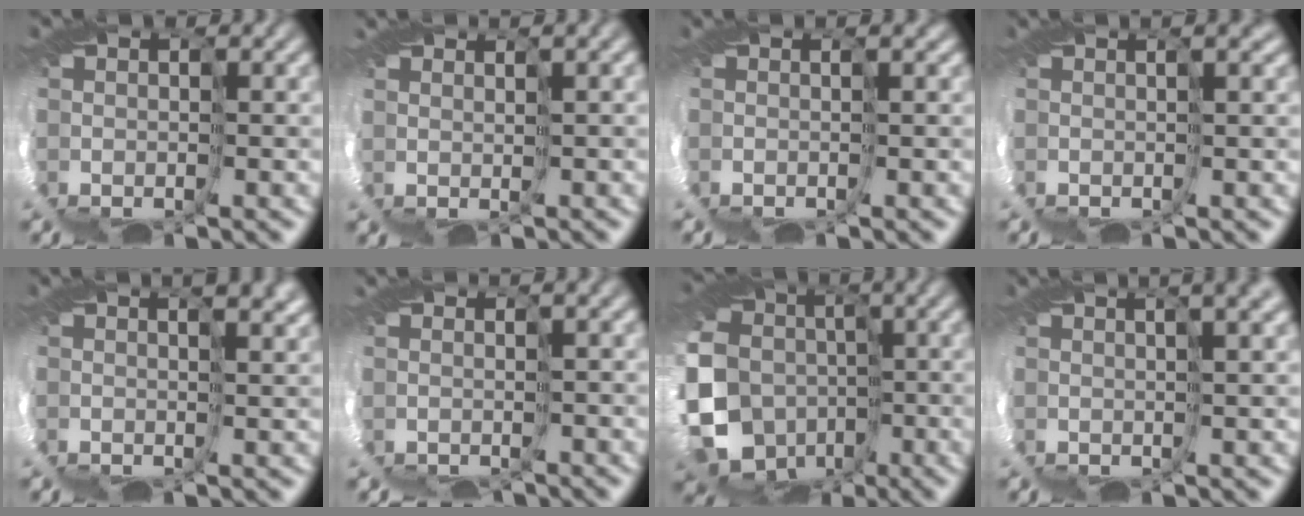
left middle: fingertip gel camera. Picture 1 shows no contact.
{"total": 1.6, "force": [1.2, -0.9, -0.5], "torque": [0.013, -0.013, 0.034]}
{"total": 2.8, "force": [-0.6, -2.0, -1.9], "torque": [0.033, -0.007, 0.000]}
{"total": 3.3, "force": [-0.2, -2.8, -1.7], "torque": [0.022, -0.006, 0.009]}
{"total": 1.8, "force": [0.9, -1.5, 0.0], "torque": [-0.008, -0.004, 0.025]}
{"total": 3.5, "force": [-2.2, -1.6, -2.1], "torque": [0.037, -0.012, -0.006]}
{"total": 11.4, "force": [-4.4, 10.4, 1.7], "torque": [-0.110, -0.057, -0.079]}
{"total": 2.7, "force": [1.3, -2.2, 1.0], "torque": [-0.018, 0.002, 0.031]}